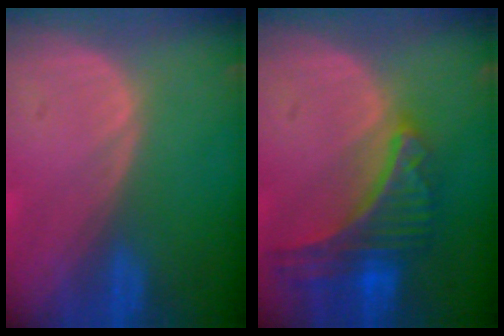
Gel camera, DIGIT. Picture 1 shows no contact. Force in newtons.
{"total": 9.0, "press": 7.9, "slide": 4.3}